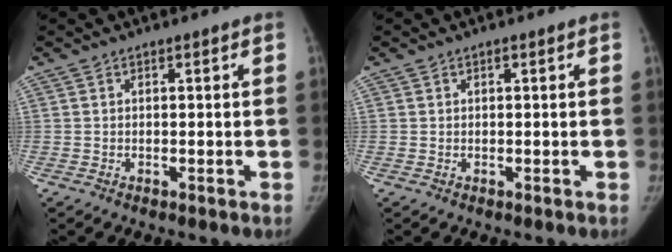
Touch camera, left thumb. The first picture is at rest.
{"total": 0.0}